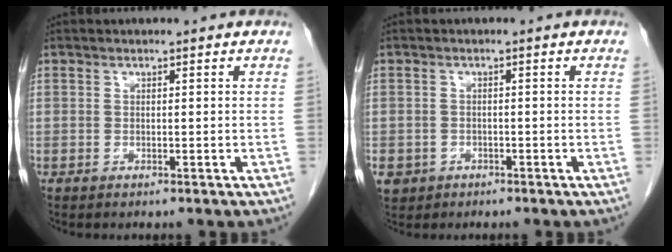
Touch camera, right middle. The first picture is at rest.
{"total": 3.6, "force": [-1.8, 3.0, 0.6], "torque": [-0.010, 0.005, -0.027]}